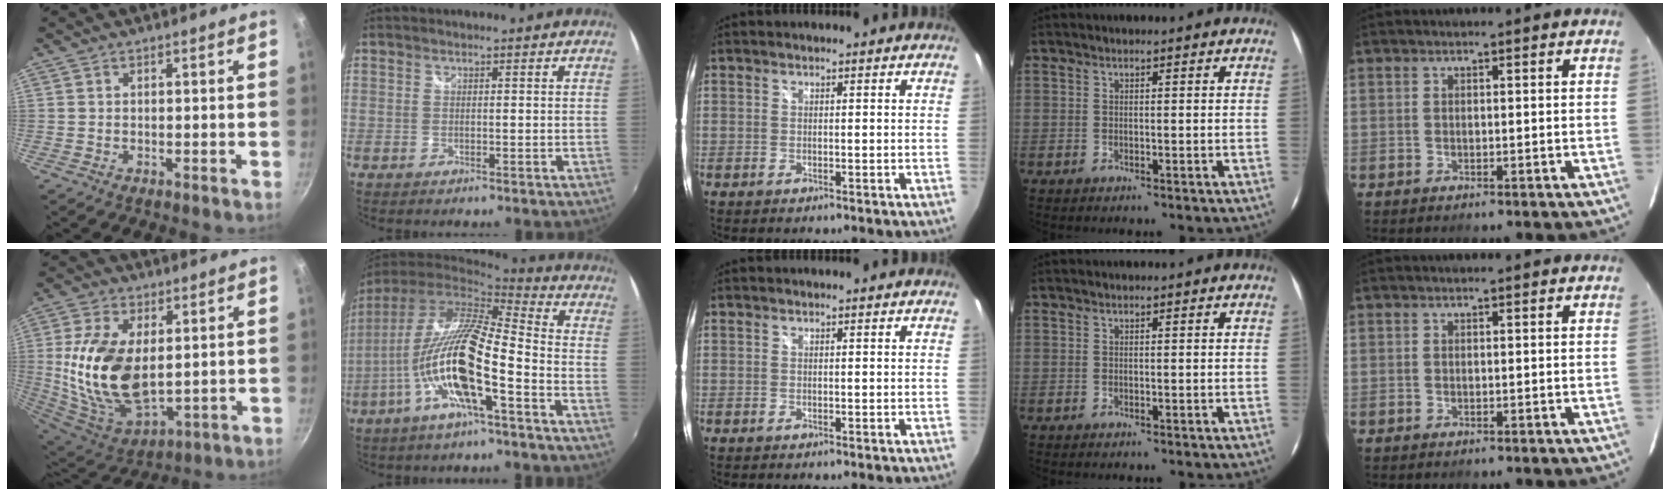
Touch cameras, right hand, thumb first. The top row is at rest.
{"thumb": {"total": 18.7, "force": [2.1, 10.7, 15.2], "torque": [-0.285, -0.019, 0.054]}, "index": {"total": 17.1, "force": [-5.4, 3.4, 15.8], "torque": [-0.282, -0.018, -0.108]}}